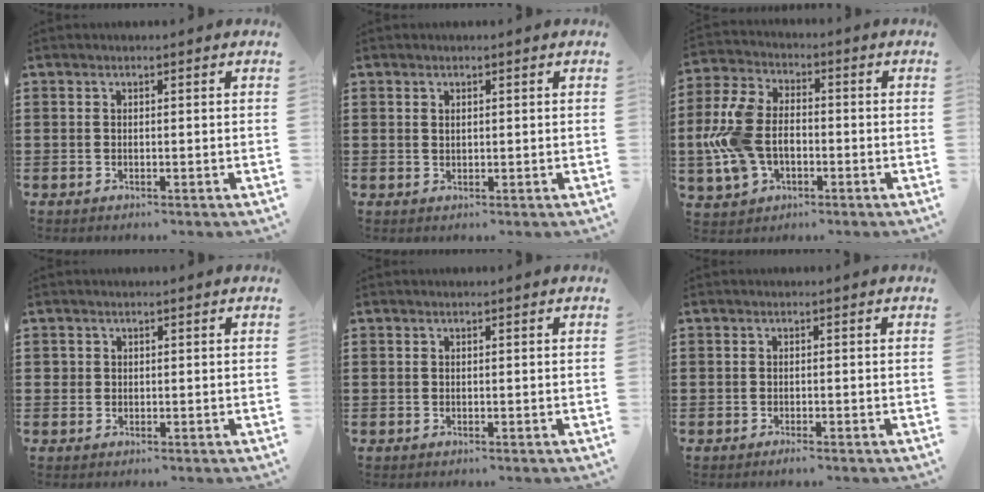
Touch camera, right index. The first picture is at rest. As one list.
[{"total": 0.7, "force": [0.3, 0.5, 0.4], "torque": [-0.010, 0.003, 0.006]}, {"total": 10.0, "force": [-1.3, 6.7, 7.3], "torque": [-0.195, 0.003, -0.031]}, {"total": 0.9, "force": [0.3, 0.9, 0.1], "torque": [-0.004, 0.005, 0.005]}, {"total": 0.0}, {"total": 0.9, "force": [-0.7, 0.0, 0.5], "torque": [-0.009, -0.005, -0.013]}]